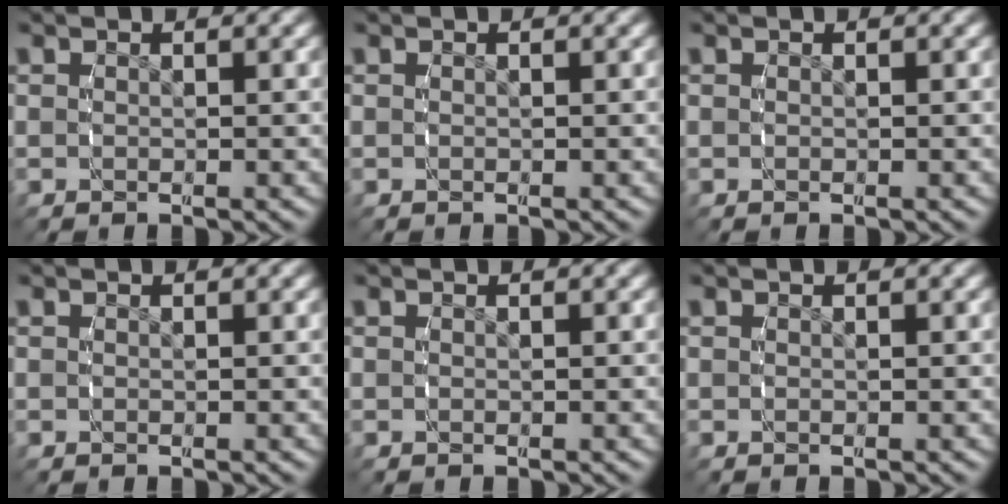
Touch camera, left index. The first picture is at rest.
{"total": 0.0}
{"total": 0.0}
{"total": 0.0}
{"total": 0.0}
{"total": 0.0}